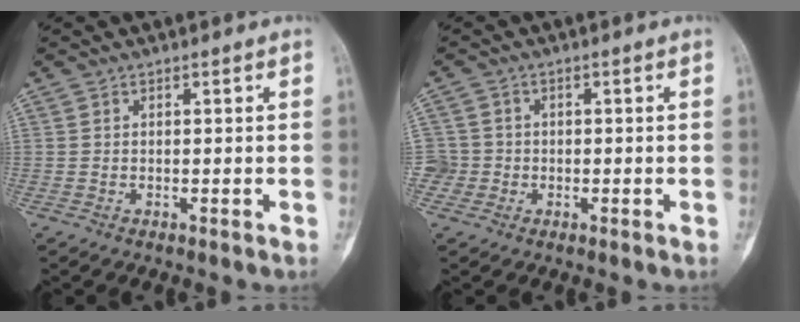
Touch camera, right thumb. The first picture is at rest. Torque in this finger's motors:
{"motor_torque": [-0.10, -0.16, 0.37, -0.19, 0.01]}